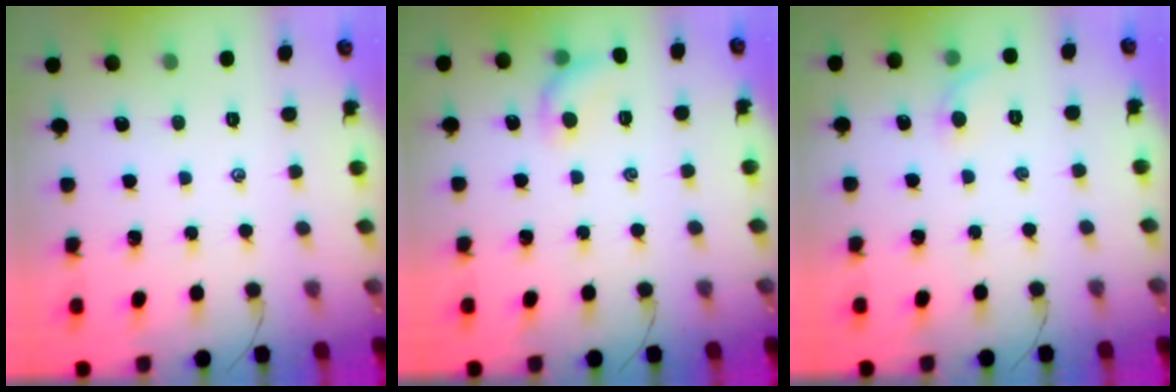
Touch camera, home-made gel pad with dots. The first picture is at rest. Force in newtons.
{"total": 8.4, "press": 8.2, "slide": 1.7}
{"total": 4.4, "press": 4.2, "slide": 1.5}